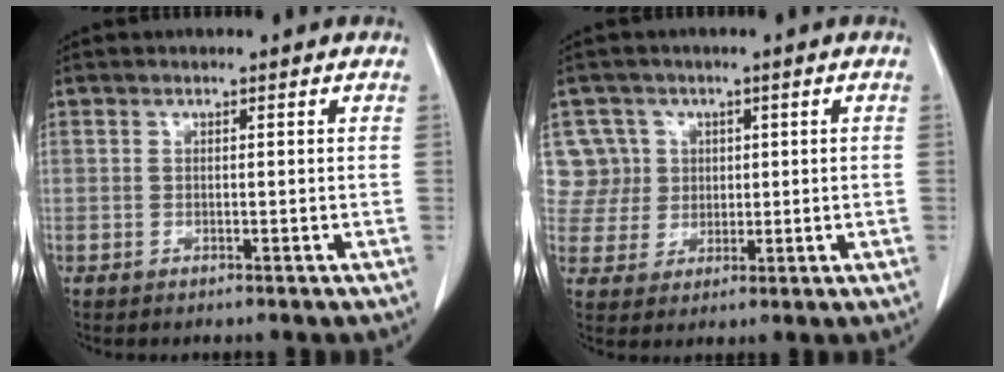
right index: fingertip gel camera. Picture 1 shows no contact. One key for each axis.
{"total": 6.6, "fx": 2.2, "fy": 6.3, "fz": -0.3, "tx": 0.018, "ty": 0.019, "tz": 0.051}